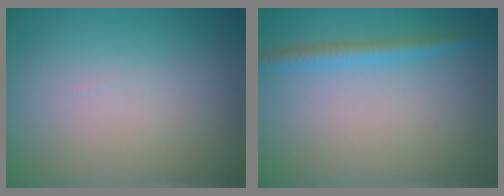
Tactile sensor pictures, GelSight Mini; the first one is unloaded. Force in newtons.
{"total": 1.8, "press": 1.8, "slide": 0.1}